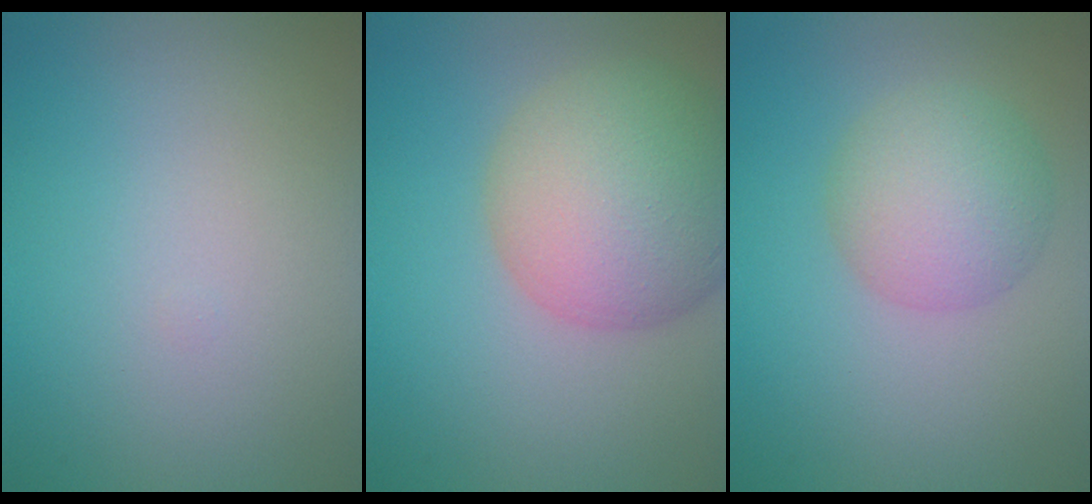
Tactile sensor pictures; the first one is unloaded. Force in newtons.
{"total": 9.2, "press": 9.1, "slide": 0.6}
{"total": 4.7, "press": 4.7, "slide": 0.2}